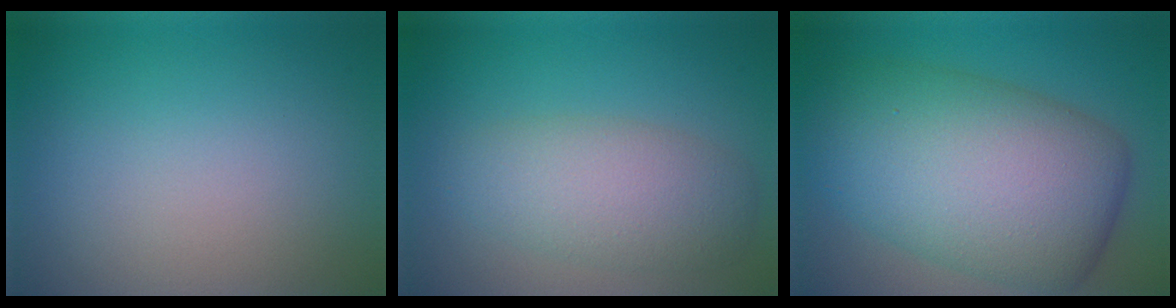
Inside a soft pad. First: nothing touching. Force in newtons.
{"total": 4.7, "press": 4.7, "slide": 0.3}
{"total": 12.4, "press": 12.4, "slide": 0.4}